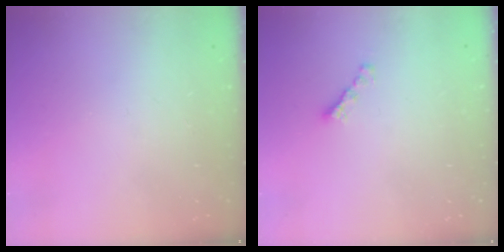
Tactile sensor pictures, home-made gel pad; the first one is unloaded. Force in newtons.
{"total": 2.5, "press": 2.5, "slide": 0.5}